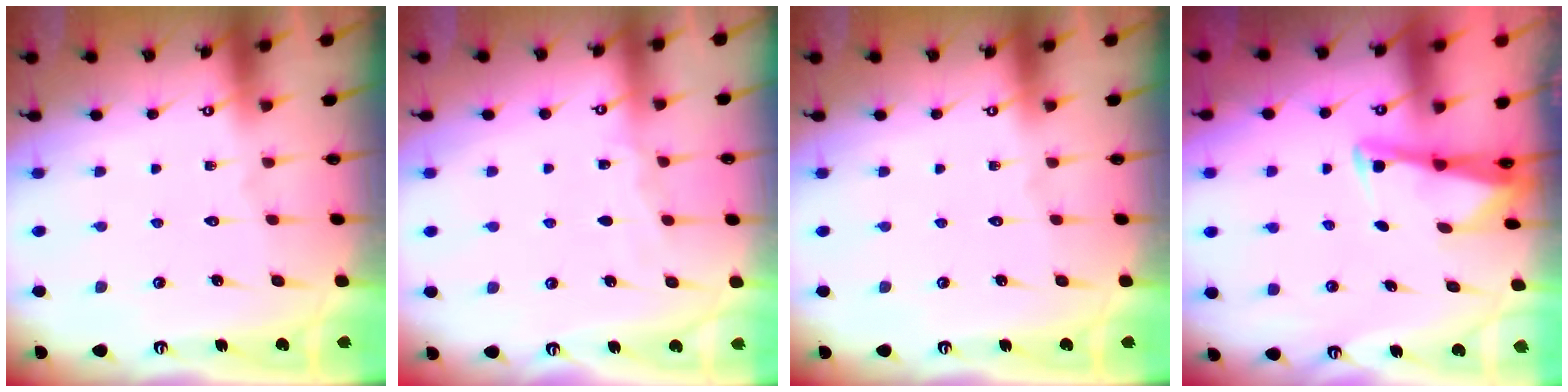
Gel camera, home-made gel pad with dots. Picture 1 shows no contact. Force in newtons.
{"total": 3.7, "press": 3.7, "slide": 0.4}
{"total": 0.0}
{"total": 2.7, "press": 2.7, "slide": 0.2}